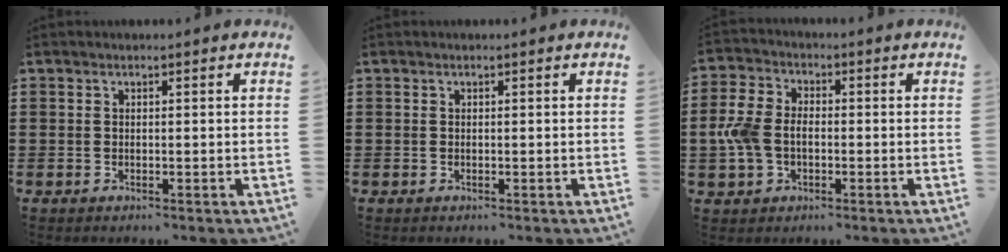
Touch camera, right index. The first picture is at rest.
{"total": 0.0}
{"total": 6.0, "force": [-0.9, 4.1, 4.2], "torque": [-0.117, 0.000, -0.026]}